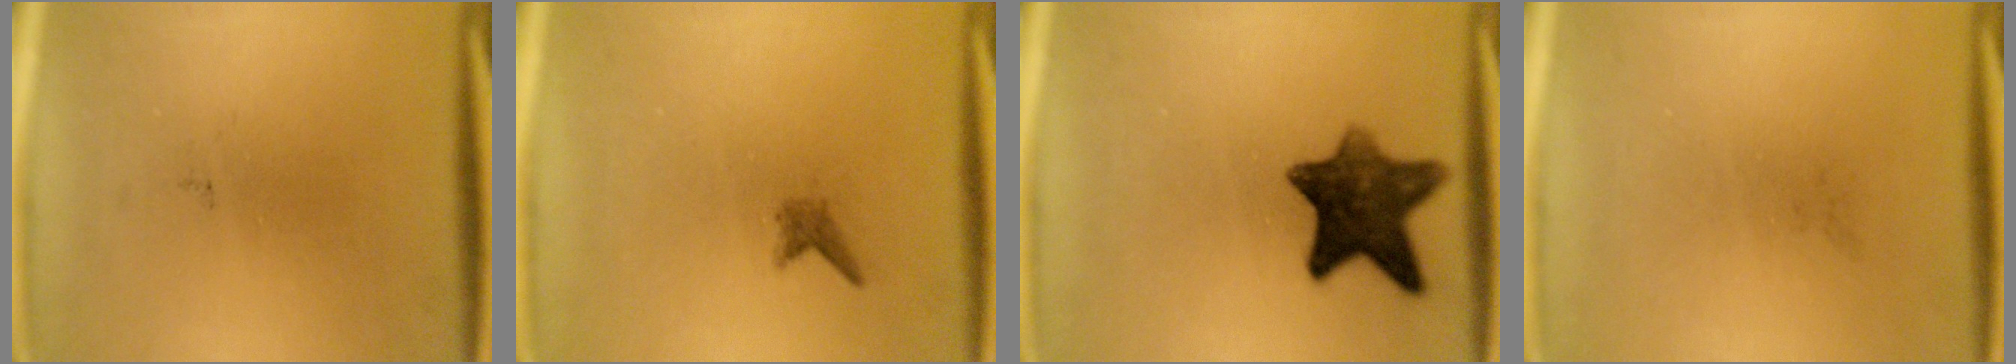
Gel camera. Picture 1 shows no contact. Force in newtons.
{"total": 1.0}
{"total": 10.2}
{"total": 0.0}